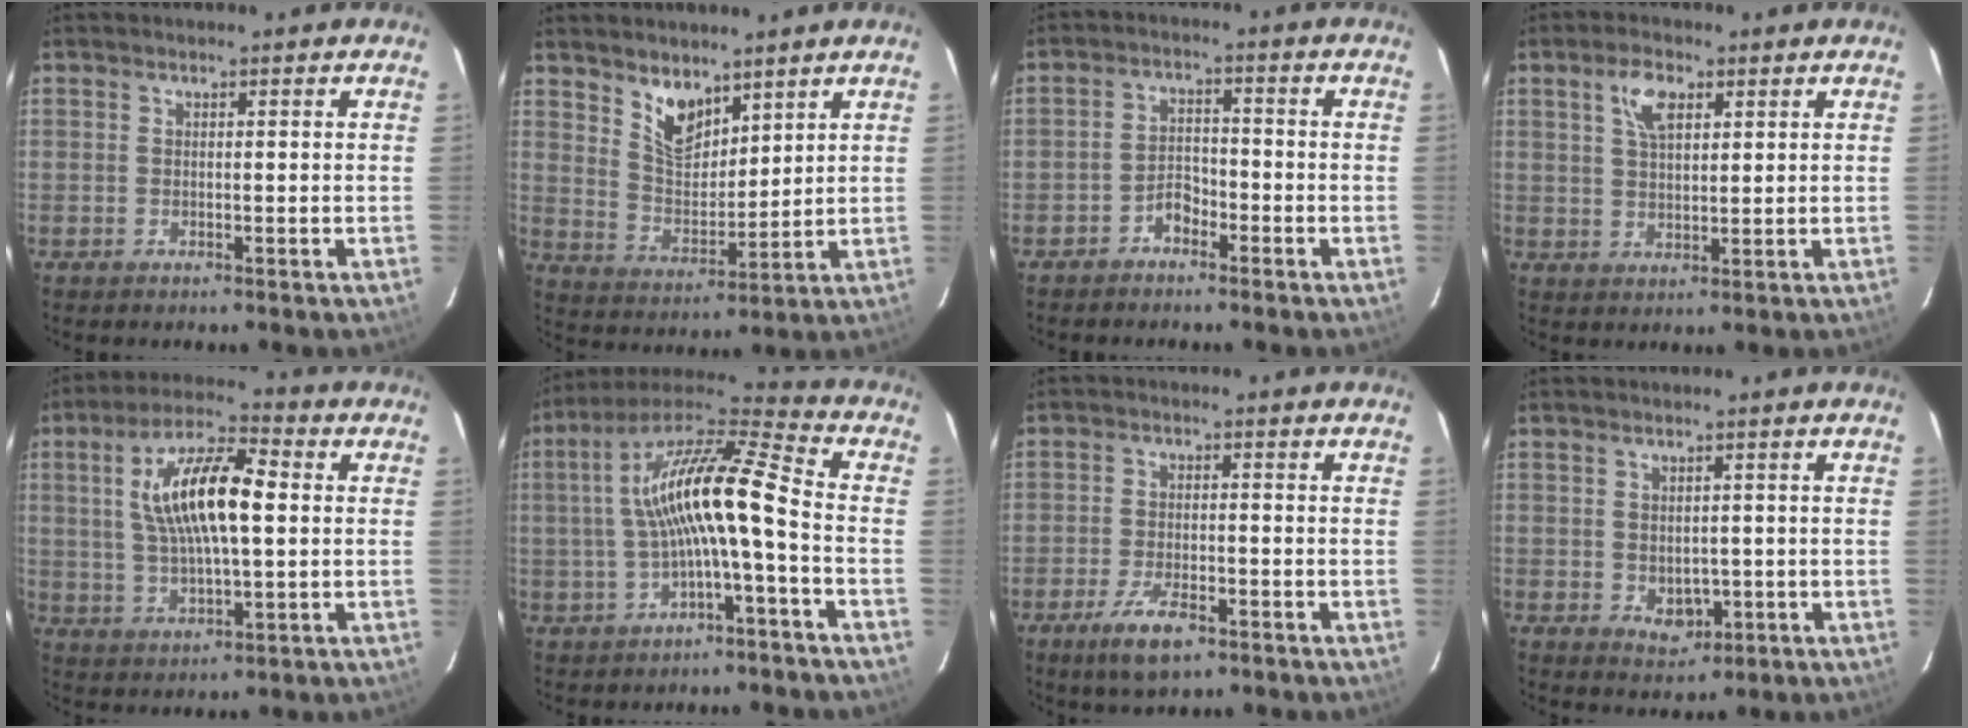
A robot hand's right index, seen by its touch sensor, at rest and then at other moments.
{"total": 7.8, "force": [5.5, 3.8, 3.9], "torque": [-0.061, 0.000, 0.110]}
{"total": 3.5, "force": [-2.7, 1.8, 1.2], "torque": [-0.031, 0.011, -0.046]}
{"total": 5.5, "force": [2.5, 2.6, 4.1], "torque": [-0.074, 0.011, 0.047]}
{"total": 14.5, "force": [2.2, 4.8, 13.5], "torque": [-0.251, 0.018, 0.040]}
{"total": 15.6, "force": [-1.4, 2.1, 15.4], "torque": [-0.287, 0.022, -0.028]}
{"total": 7.2, "force": [-4.5, 2.4, 5.1], "torque": [-0.120, -0.011, -0.079]}
{"total": 4.2, "force": [-0.8, 3.3, 2.4], "torque": [-0.041, -0.007, 0.001]}